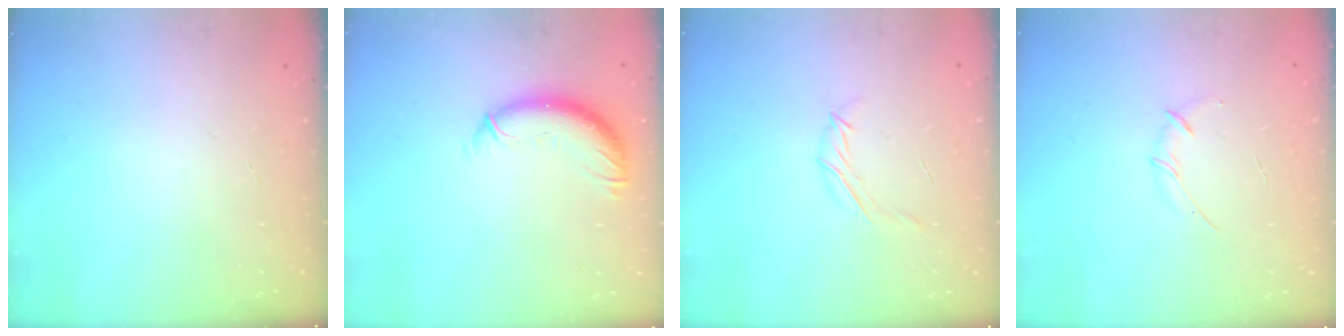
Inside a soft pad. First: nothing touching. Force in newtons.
{"total": 10.3, "press": 10.2, "slide": 1.4}
{"total": 4.5, "press": 4.4, "slide": 0.9}
{"total": 3.0, "press": 2.9, "slide": 0.8}